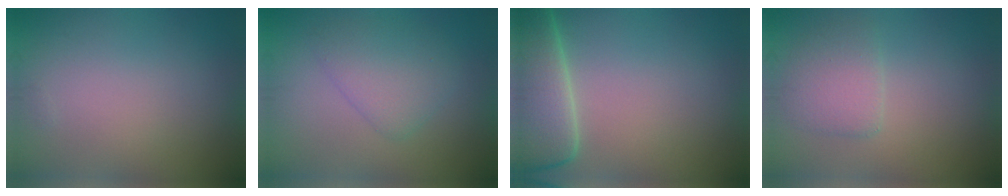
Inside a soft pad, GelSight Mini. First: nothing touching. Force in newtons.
{"total": 3.3, "press": 3.3, "slide": 0.1}
{"total": 7.6, "press": 7.5, "slide": 1.2}
{"total": 2.5, "press": 2.5, "slide": 0.2}